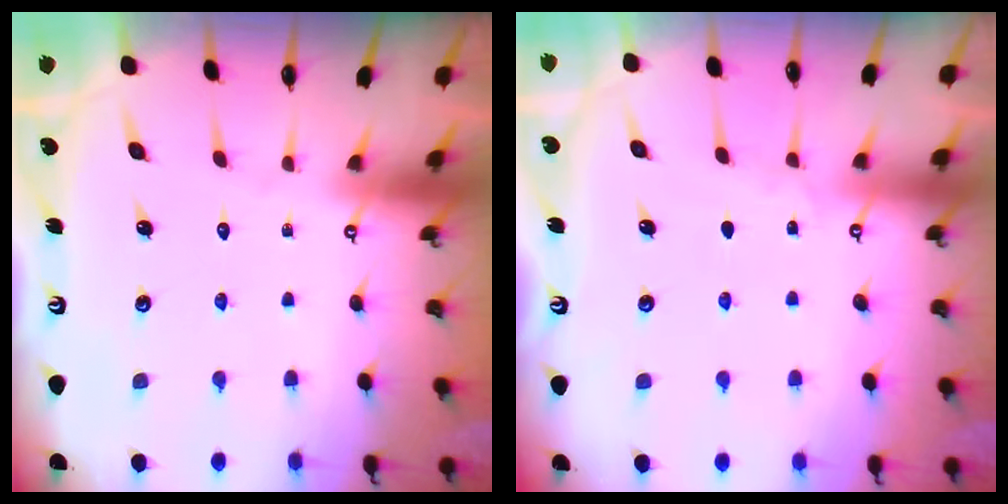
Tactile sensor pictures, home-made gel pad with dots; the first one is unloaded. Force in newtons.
{"total": 2.8, "press": 2.8, "slide": 0.4}